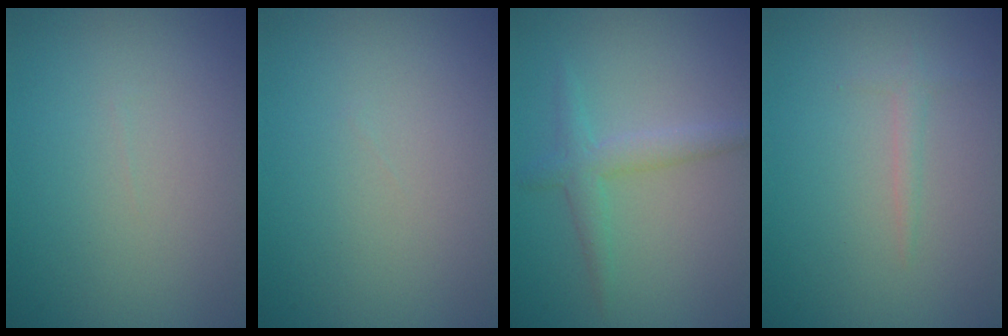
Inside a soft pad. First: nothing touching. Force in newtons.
{"total": 0.0}
{"total": 2.2, "press": 2.2, "slide": 0.1}
{"total": 0.8, "press": 0.8, "slide": 0.1}